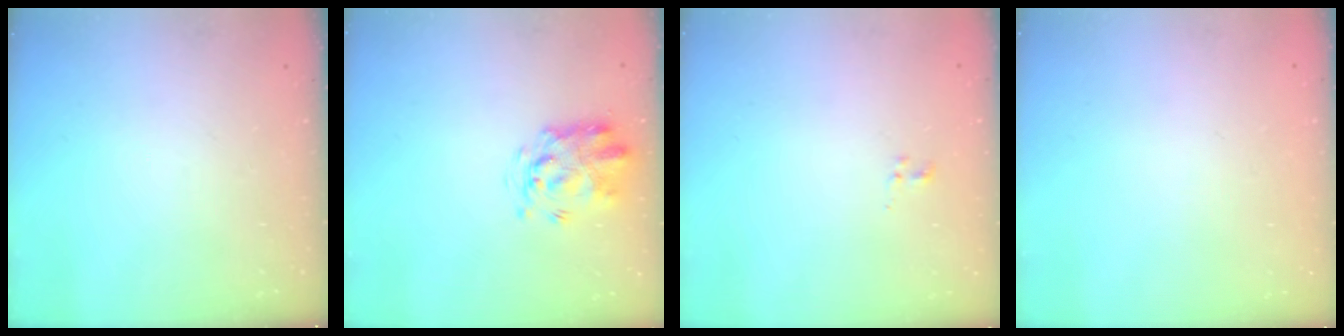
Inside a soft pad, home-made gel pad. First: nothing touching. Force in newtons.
{"total": 3.2, "press": 3.1, "slide": 0.7}
{"total": 0.7, "press": 0.4, "slide": 0.6}
{"total": 1.8, "press": 1.8, "slide": 0.2}